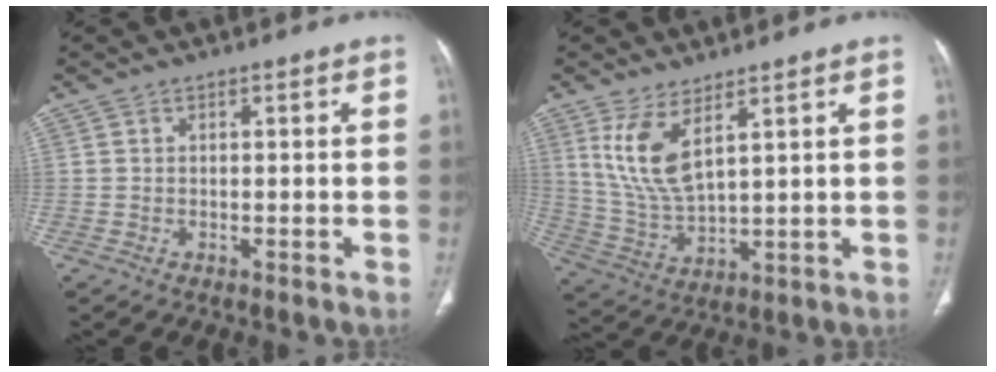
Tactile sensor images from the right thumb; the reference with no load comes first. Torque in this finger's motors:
{"motor_torque": [0.07, 0.53, 1.11, 0.30, 0.09]}